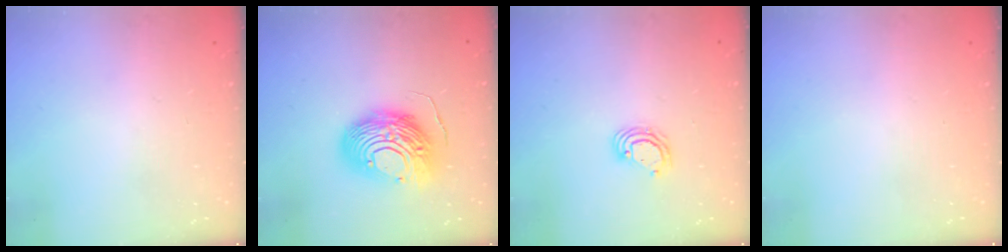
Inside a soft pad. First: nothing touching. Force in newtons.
{"total": 14.5, "press": 14.4, "slide": 1.5}
{"total": 4.5, "press": 4.5, "slide": 0.1}
{"total": 0.0}